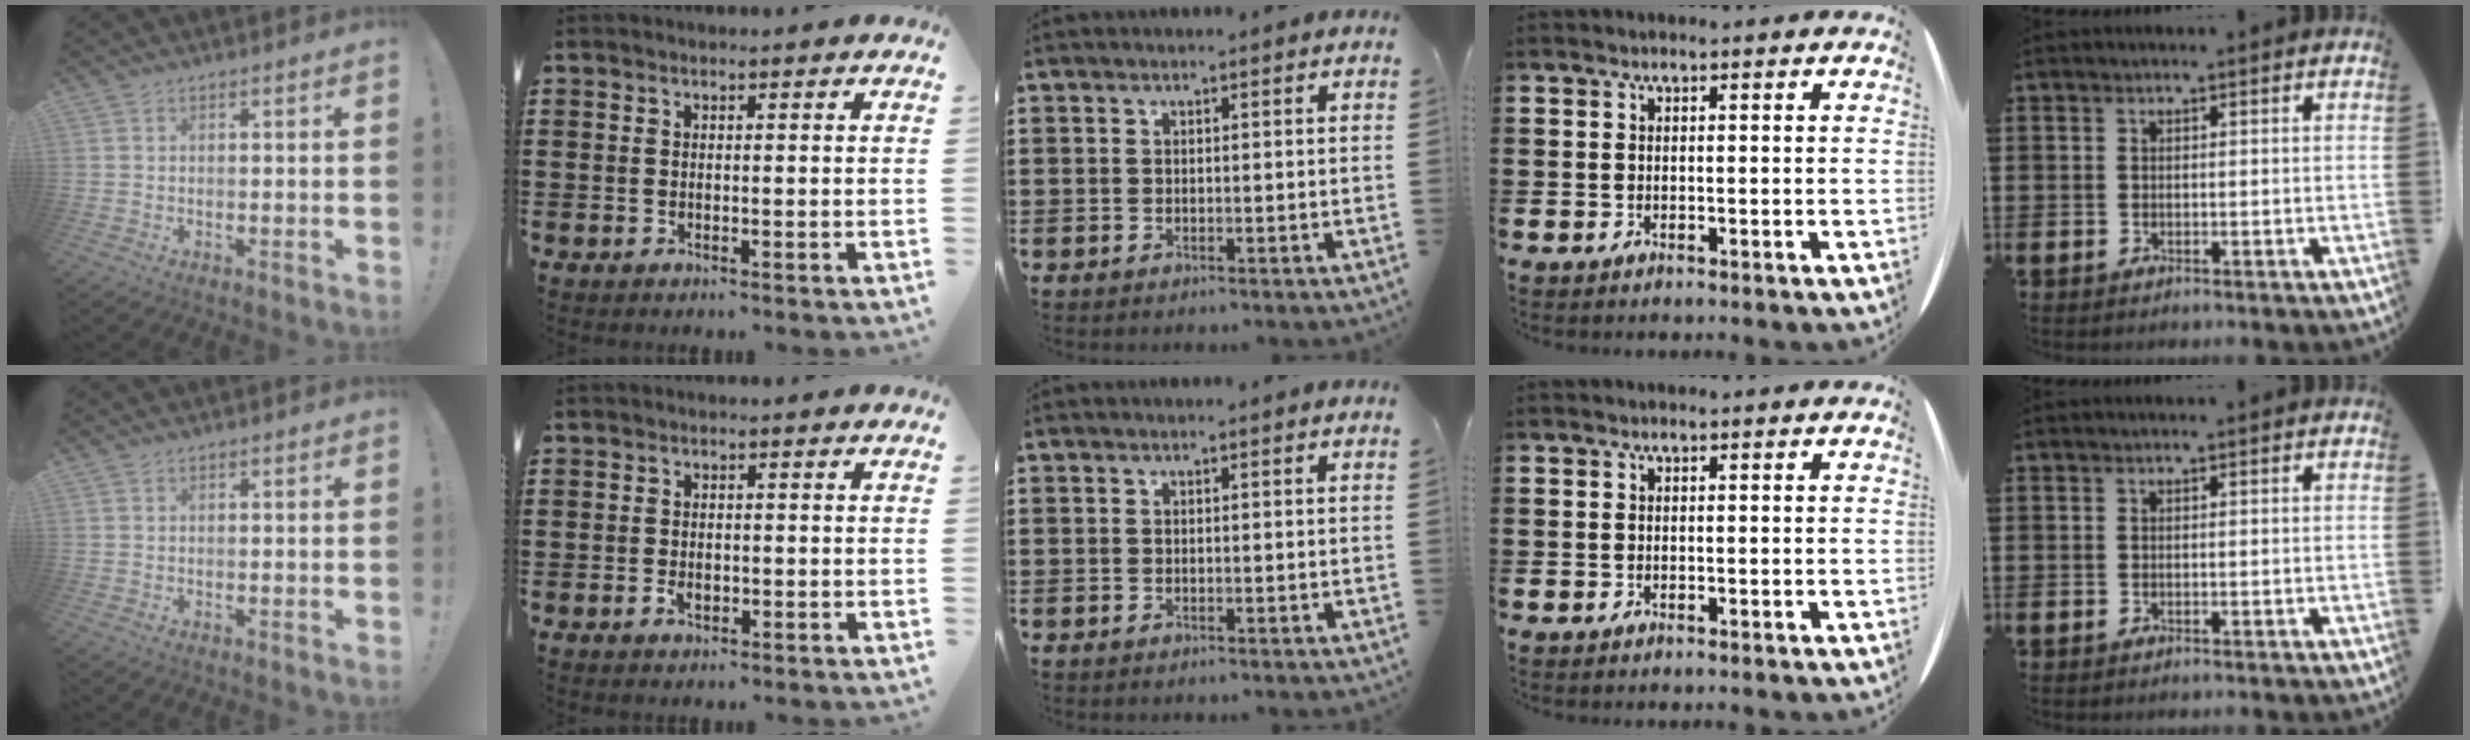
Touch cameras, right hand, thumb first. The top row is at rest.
{"index": {"total": 1.5, "force": [-0.5, 0.9, 1.1], "torque": [-0.021, 0.001, -0.009]}}